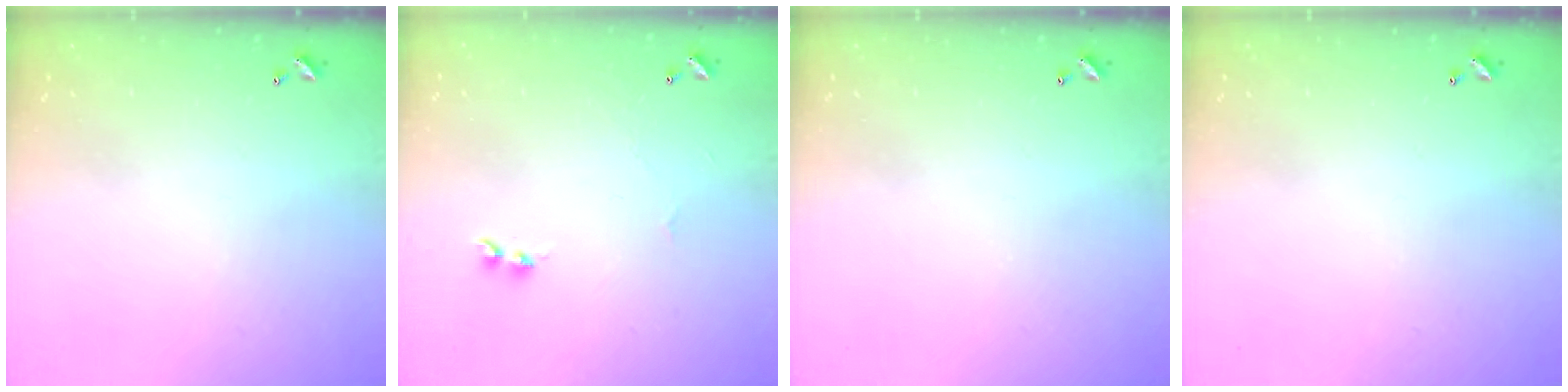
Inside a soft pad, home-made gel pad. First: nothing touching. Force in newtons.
{"total": 2.0, "press": 1.9, "slide": 0.6}
{"total": 0.0}
{"total": 0.0}